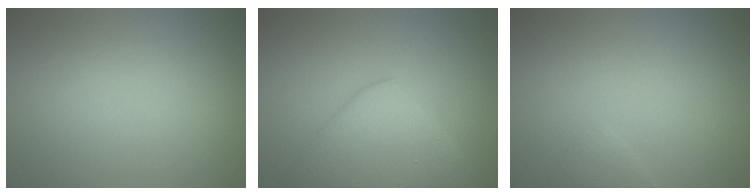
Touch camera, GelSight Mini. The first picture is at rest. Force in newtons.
{"total": 6.6, "press": 6.6, "slide": 0.3}
{"total": 1.1, "press": 1.1, "slide": 0.1}